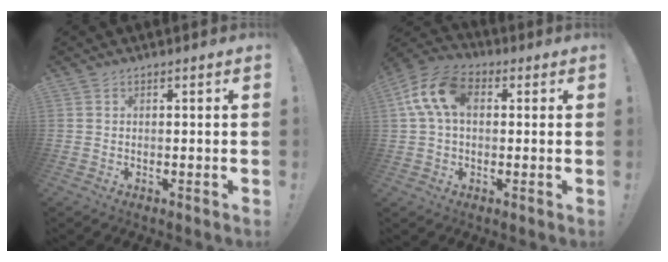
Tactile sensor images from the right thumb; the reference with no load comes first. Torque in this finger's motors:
{"motor_torque": [0.32, 0.32, 0.18, 0.17, 0.23]}